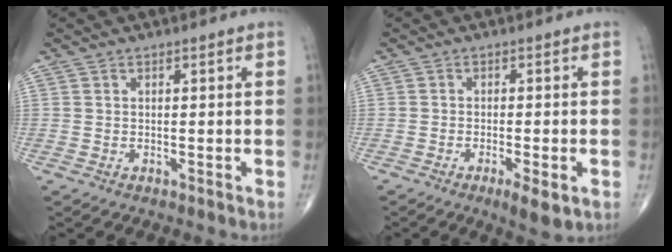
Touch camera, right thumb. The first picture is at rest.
{"total": 5.0, "force": [-2.2, 1.3, 4.3], "torque": [-0.067, -0.006, -0.031]}